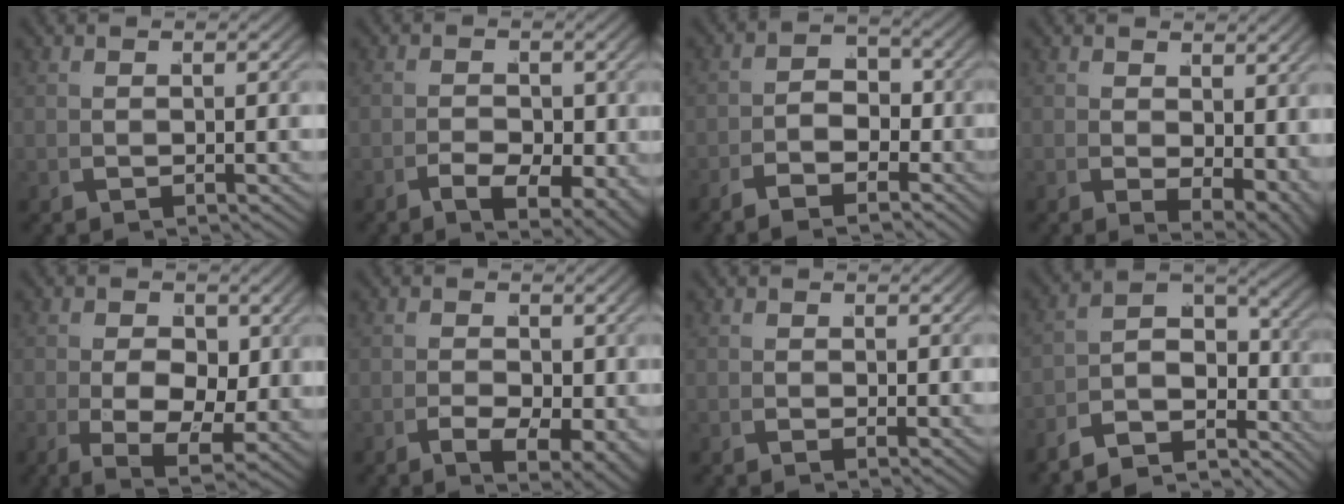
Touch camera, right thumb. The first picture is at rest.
{"total": 4.9, "force": [-1.4, 2.9, 3.8], "torque": [-0.056, -0.017, -0.018]}
{"total": 4.0, "force": [-1.9, 2.4, 2.6], "torque": [-0.032, -0.006, -0.038]}
{"total": 4.3, "force": [0.2, 2.7, 3.3], "torque": [-0.048, -0.028, 0.021]}
{"total": 9.2, "force": [-1.4, 5.9, 6.9], "torque": [-0.125, -0.052, 0.000]}
{"total": 5.1, "force": [-1.3, 3.0, 3.9], "torque": [-0.063, -0.022, -0.010]}
{"total": 0.9, "force": [0.3, 0.4, 0.7], "torque": [-0.005, 0.000, 0.007]}
{"total": 9.4, "force": [-4.4, 5.7, 6.1], "torque": [-0.105, -0.029, -0.068]}